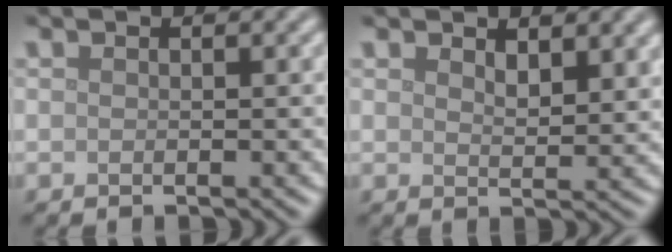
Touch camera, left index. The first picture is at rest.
{"total": 2.3, "force": [1.6, 0.9, 1.3], "torque": [-0.022, -0.004, 0.032]}